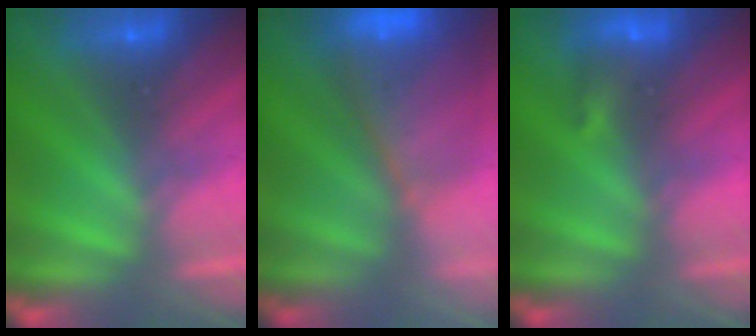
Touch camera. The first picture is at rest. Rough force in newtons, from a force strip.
{"total": 6.4}
{"total": 2.8}